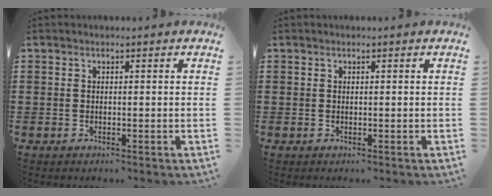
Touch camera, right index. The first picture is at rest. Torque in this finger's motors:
{"motor_torque": [0.68, 0.33, 0.03, 0.02]}